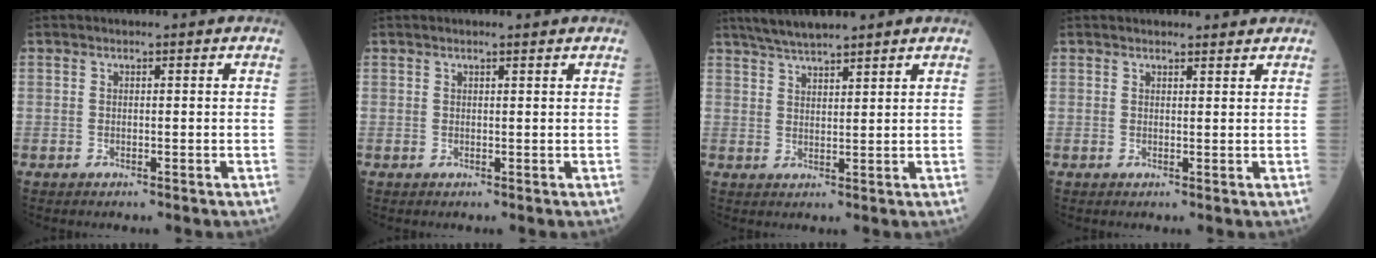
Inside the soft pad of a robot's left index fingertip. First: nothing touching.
{"total": 1.0, "force": [0.9, -0.1, 0.5], "torque": [-0.011, 0.004, 0.016]}
{"total": 5.9, "force": [5.2, 0.3, 2.8], "torque": [-0.056, 0.020, 0.097]}
{"total": 3.0, "force": [2.9, 0.7, 0.3], "torque": [-0.004, 0.006, 0.032]}